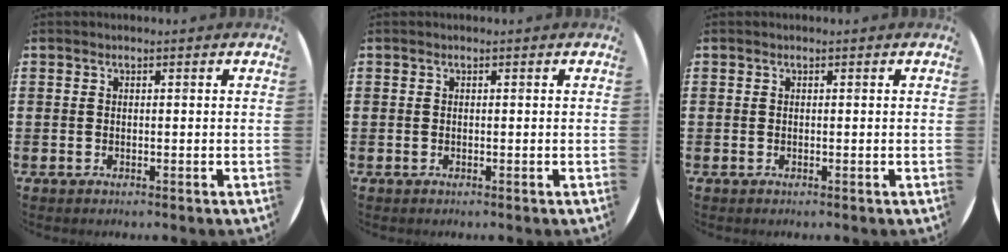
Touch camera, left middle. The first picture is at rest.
{"total": 0.0}
{"total": 0.0}